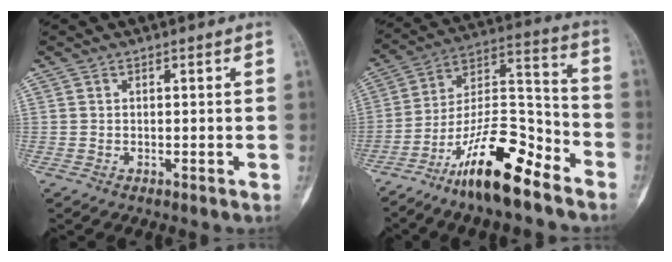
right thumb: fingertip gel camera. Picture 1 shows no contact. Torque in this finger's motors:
{"motor_torque": [0.45, 0.33, 1.57, -1.21, 0.11]}